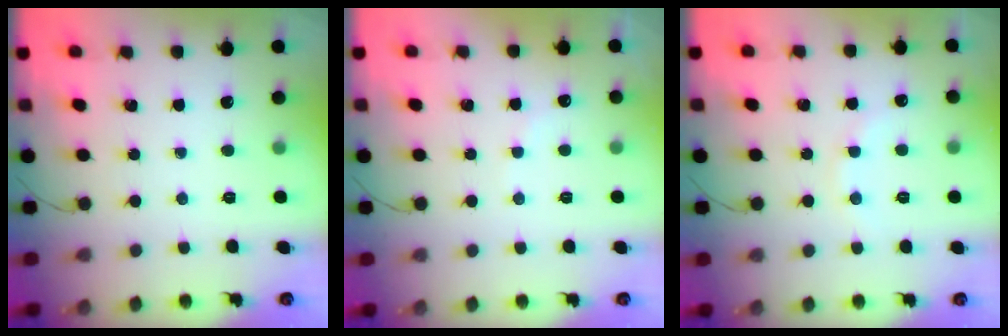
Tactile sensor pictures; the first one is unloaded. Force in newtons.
{"total": 5.3, "press": 5.2, "slide": 1.0}
{"total": 6.8, "press": 6.7, "slide": 1.3}